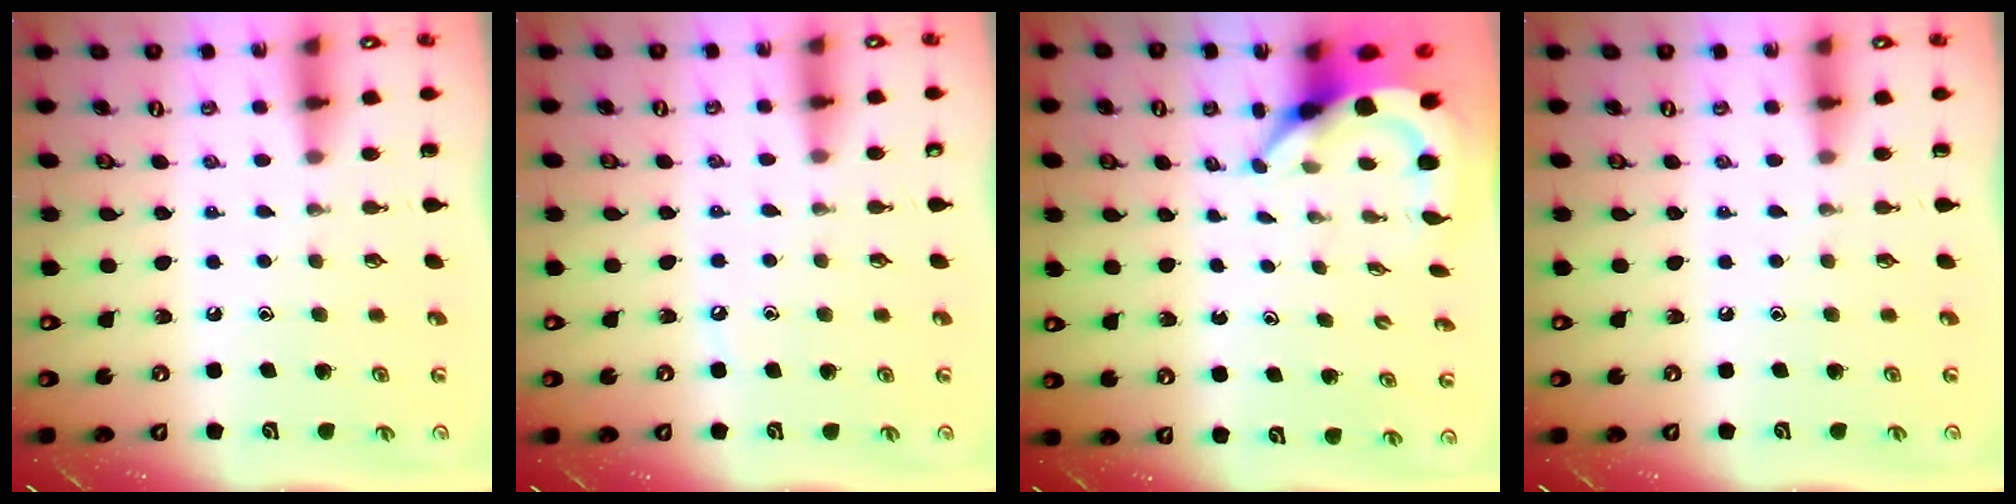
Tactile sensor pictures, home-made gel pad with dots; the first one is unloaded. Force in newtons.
{"total": 2.7, "press": 2.7, "slide": 0.3}
{"total": 5.2, "press": 5.1, "slide": 0.7}
{"total": 0.0}